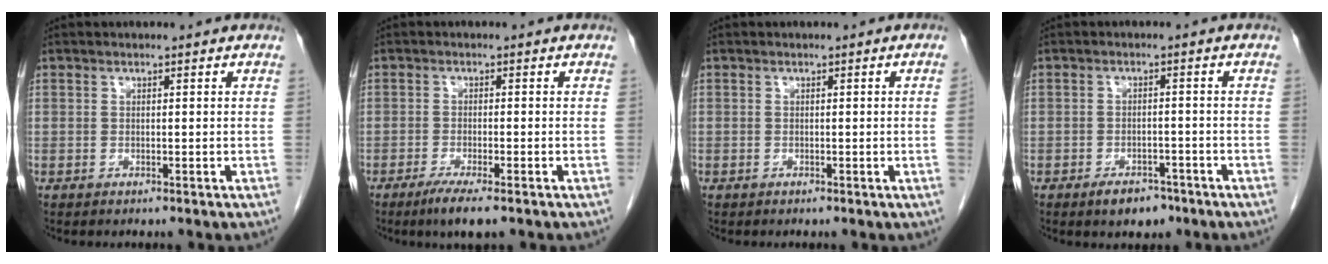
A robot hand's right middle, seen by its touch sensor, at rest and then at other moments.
{"total": 4.5, "force": [-3.0, 0.4, 3.3], "torque": [-0.058, -0.012, -0.049]}
{"total": 1.0, "force": [-0.1, -0.5, 0.9], "torque": [-0.003, 0.000, -0.003]}
{"total": 4.0, "force": [-2.8, 2.1, 2.0], "torque": [-0.029, 0.003, -0.034]}